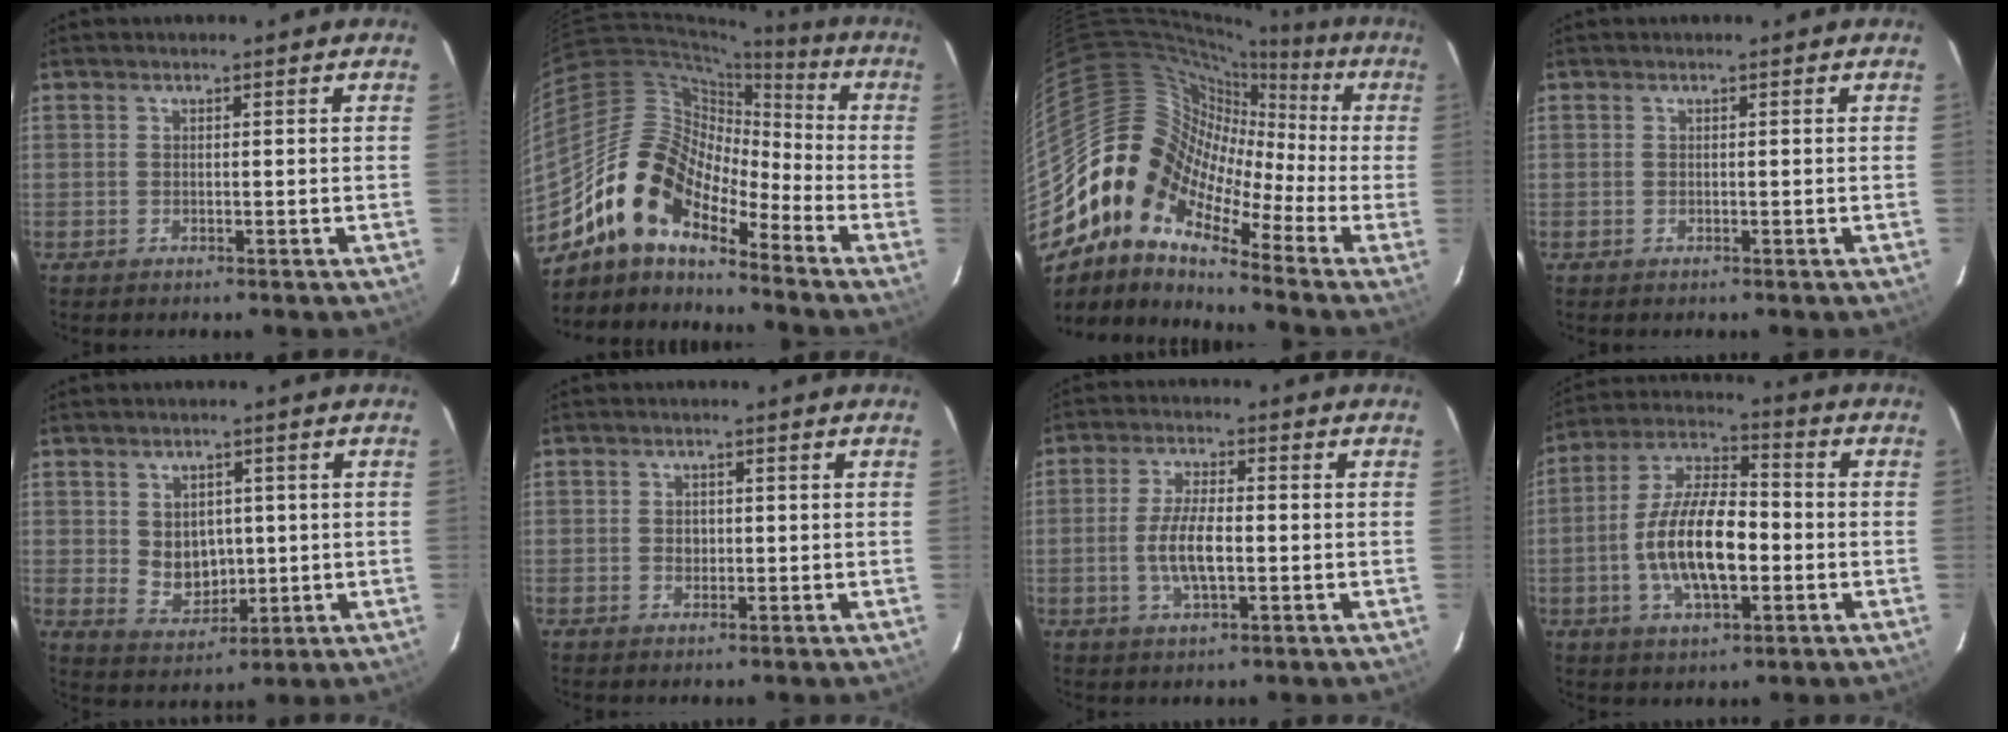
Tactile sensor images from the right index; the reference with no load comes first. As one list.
[{"total": 13.9, "force": [-10.7, 5.8, 6.6], "torque": [-0.109, 0.020, -0.219]}, {"total": 12.6, "force": [-3.8, 9.7, 7.1], "torque": [-0.110, 0.008, -0.106]}, {"total": 0.0}, {"total": 6.8, "force": [0.6, 5.6, 3.9], "torque": [-0.070, -0.001, 0.030]}, {"total": 1.9, "force": [-0.1, 1.7, 0.9], "torque": [-0.014, 0.004, -0.002]}, {"total": 7.3, "force": [-1.2, 2.5, 6.7], "torque": [-0.136, -0.001, -0.023]}, {"total": 14.6, "force": [-2.9, 6.0, 12.9], "torque": [-0.255, 0.005, -0.052]}]